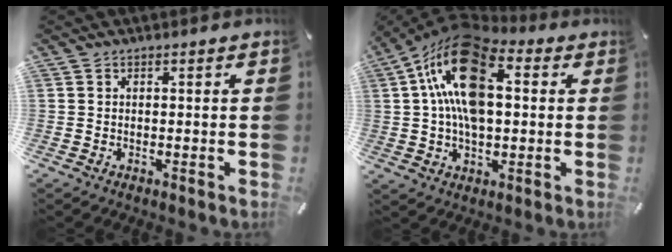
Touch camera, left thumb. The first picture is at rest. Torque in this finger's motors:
{"motor_torque": [1.70, 3.31, 1.63, -1.14, 0.73]}